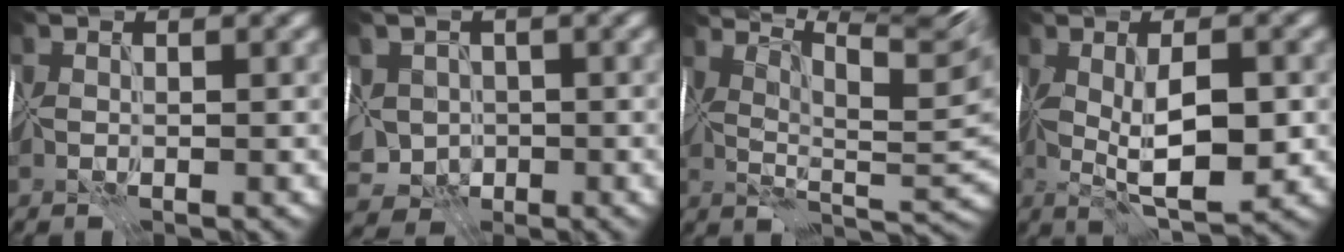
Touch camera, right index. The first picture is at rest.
{"total": 5.4, "force": [-0.2, 4.7, 2.8], "torque": [-0.048, 0.003, -0.008]}
{"total": 12.2, "force": [8.0, 3.1, 8.6], "torque": [-0.132, 0.025, 0.105]}
{"total": 7.3, "force": [-0.3, 2.7, 6.8], "torque": [-0.120, -0.003, -0.002]}